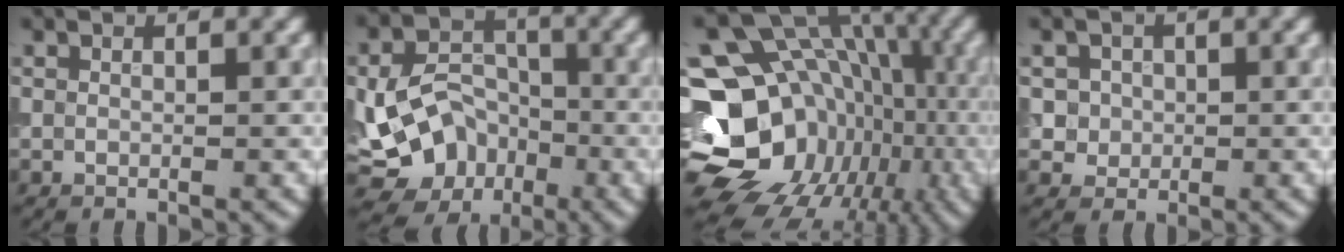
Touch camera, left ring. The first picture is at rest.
{"total": 9.6, "force": [-2.4, 7.5, 5.5], "torque": [-0.072, -0.011, -0.038]}
{"total": 21.8, "force": [-4.6, 18.2, 11.0], "torque": [-0.167, -0.014, -0.079]}
{"total": 2.8, "force": [0.5, 2.6, 0.9], "torque": [-0.004, 0.001, 0.012]}